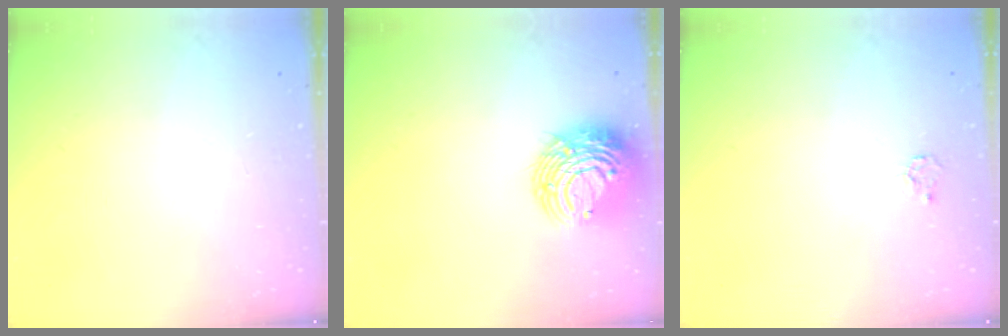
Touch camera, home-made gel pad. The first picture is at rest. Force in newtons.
{"total": 13.9, "press": 13.8, "slide": 1.9}
{"total": 3.6, "press": 3.6, "slide": 0.3}